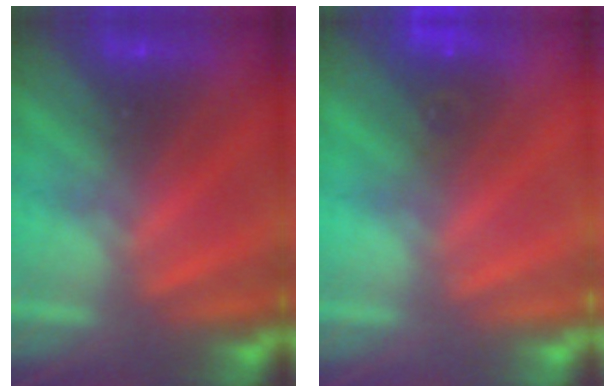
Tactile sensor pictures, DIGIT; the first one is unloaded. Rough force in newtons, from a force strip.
{"total": 4.7}